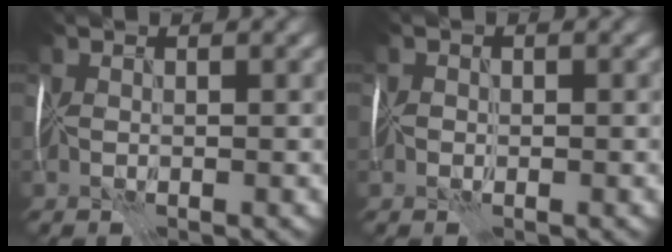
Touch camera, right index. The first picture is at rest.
{"total": 0.7, "force": [0.4, 0.5, 0.1], "torque": [0.009, 0.009, 0.000]}